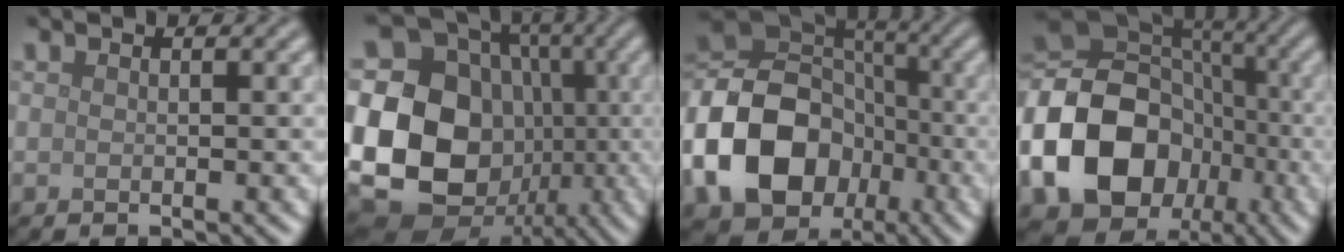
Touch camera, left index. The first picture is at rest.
{"total": 22.0, "force": [-2.8, 19.3, 10.2], "torque": [-0.215, 0.007, -0.095]}
{"total": 15.1, "force": [-4.8, 11.7, 8.3], "torque": [-0.187, -0.011, -0.099]}
{"total": 16.7, "force": [-5.1, 13.2, 8.8], "torque": [-0.196, -0.002, -0.104]}